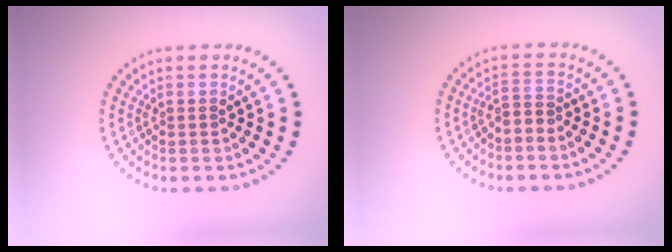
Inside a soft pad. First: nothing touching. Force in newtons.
{"total": 1.7, "press": 1.4, "slide": 1.0}